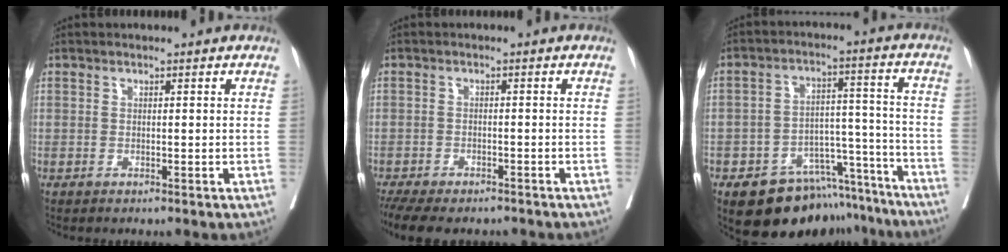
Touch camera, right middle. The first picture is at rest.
{"total": 11.4, "force": [-9.4, 4.0, 5.2], "torque": [-0.104, -0.007, -0.130]}
{"total": 11.1, "force": [-8.3, 6.2, 4.1], "torque": [-0.025, 0.053, -0.109]}